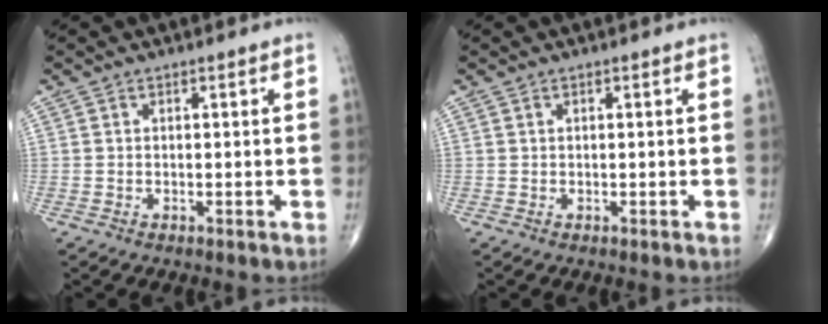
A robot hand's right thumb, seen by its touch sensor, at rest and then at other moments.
{"total": 0.0}